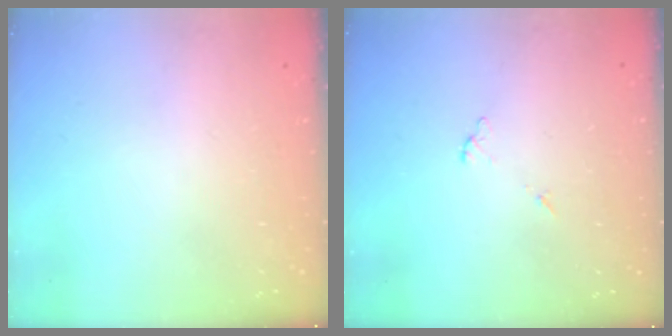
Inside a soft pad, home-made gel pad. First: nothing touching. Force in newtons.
{"total": 5.6, "press": 5.6, "slide": 0.3}